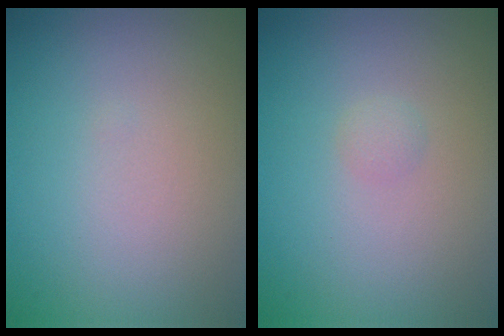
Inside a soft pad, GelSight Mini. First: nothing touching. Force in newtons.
{"total": 0.6, "press": 0.6, "slide": 0.0}